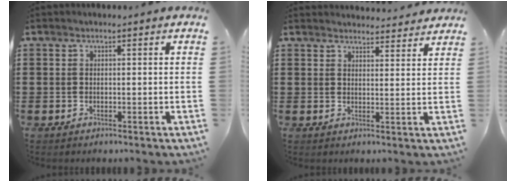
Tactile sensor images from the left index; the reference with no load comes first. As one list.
[{"total": 3.1, "force": [3.1, 0.3, 0.1], "torque": [-0.004, -0.016, 0.057]}]